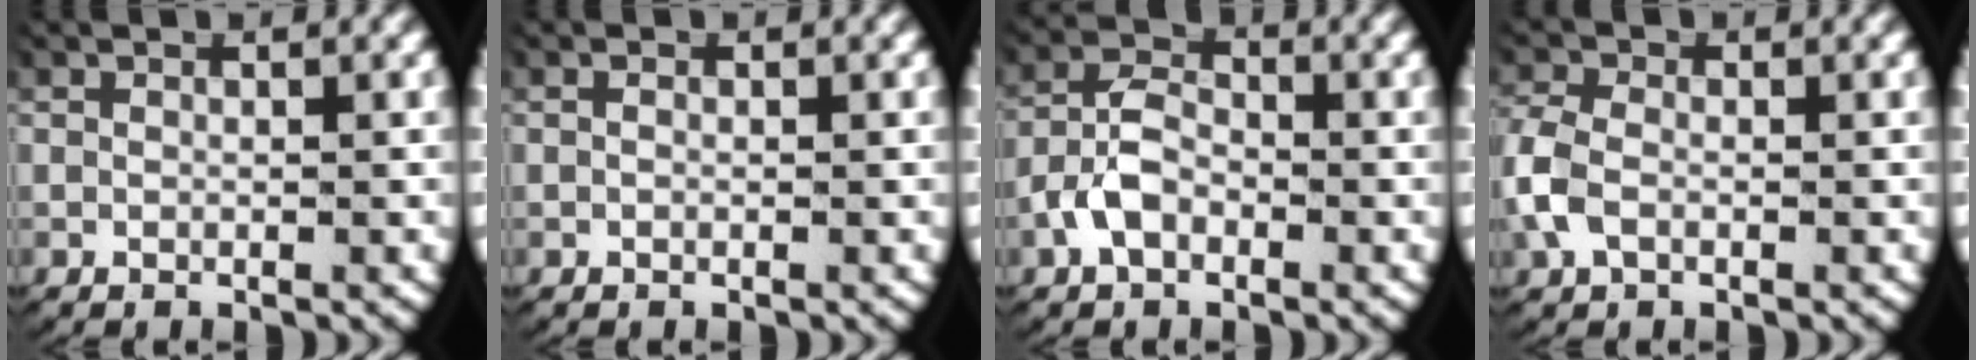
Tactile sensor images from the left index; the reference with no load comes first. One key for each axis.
{"total": 0.0}
{"total": 4.3, "fx": -1.8, "fy": 3.0, "fz": 2.5, "tx": -0.055, "ty": -0.003, "tz": -0.033}
{"total": 3.3, "fx": -0.6, "fy": 2.6, "fz": 1.9, "tx": -0.064, "ty": -0.006, "tz": -0.008}